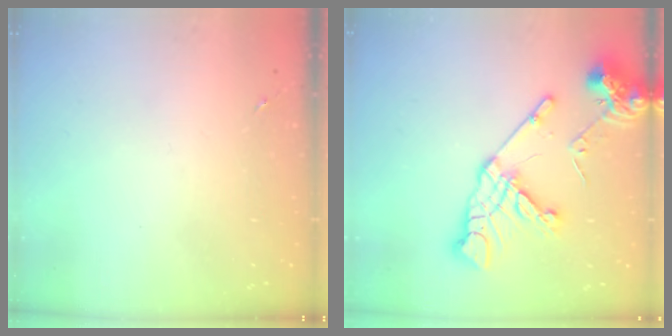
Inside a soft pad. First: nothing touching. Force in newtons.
{"total": 16.3, "press": 16.2, "slide": 2.1}